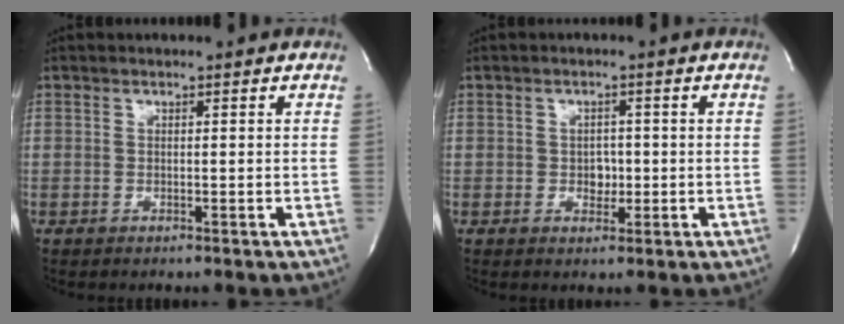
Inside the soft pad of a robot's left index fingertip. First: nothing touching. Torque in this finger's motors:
{"motor_torque": [0.14, -0.04, 0.00, 0.00]}